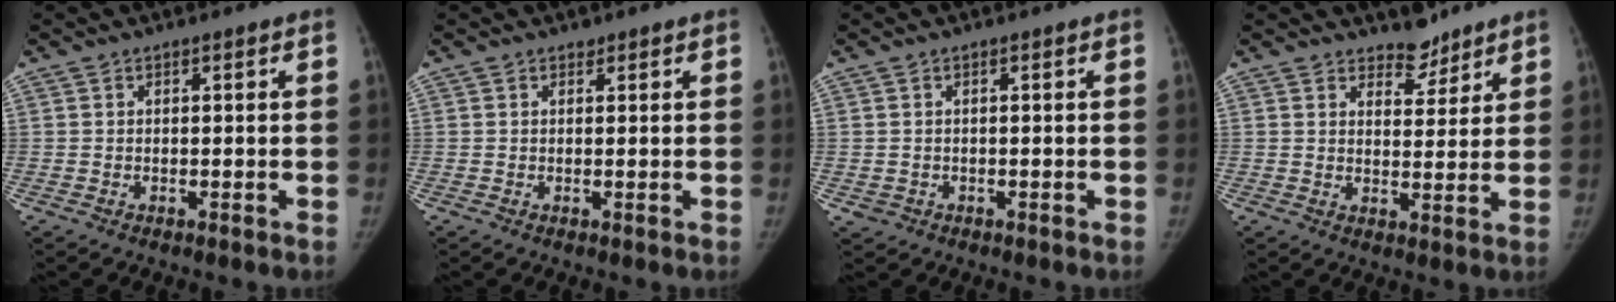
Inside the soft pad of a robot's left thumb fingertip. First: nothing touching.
{"total": 0.6, "force": [0.5, 0.4, 0.0], "torque": [0.003, -0.004, 0.006]}
{"total": 1.2, "force": [-0.3, 1.2, 0.2], "torque": [-0.003, 0.002, 0.001]}
{"total": 4.8, "force": [4.1, 2.4, 1.0], "torque": [0.015, -0.032, 0.064]}